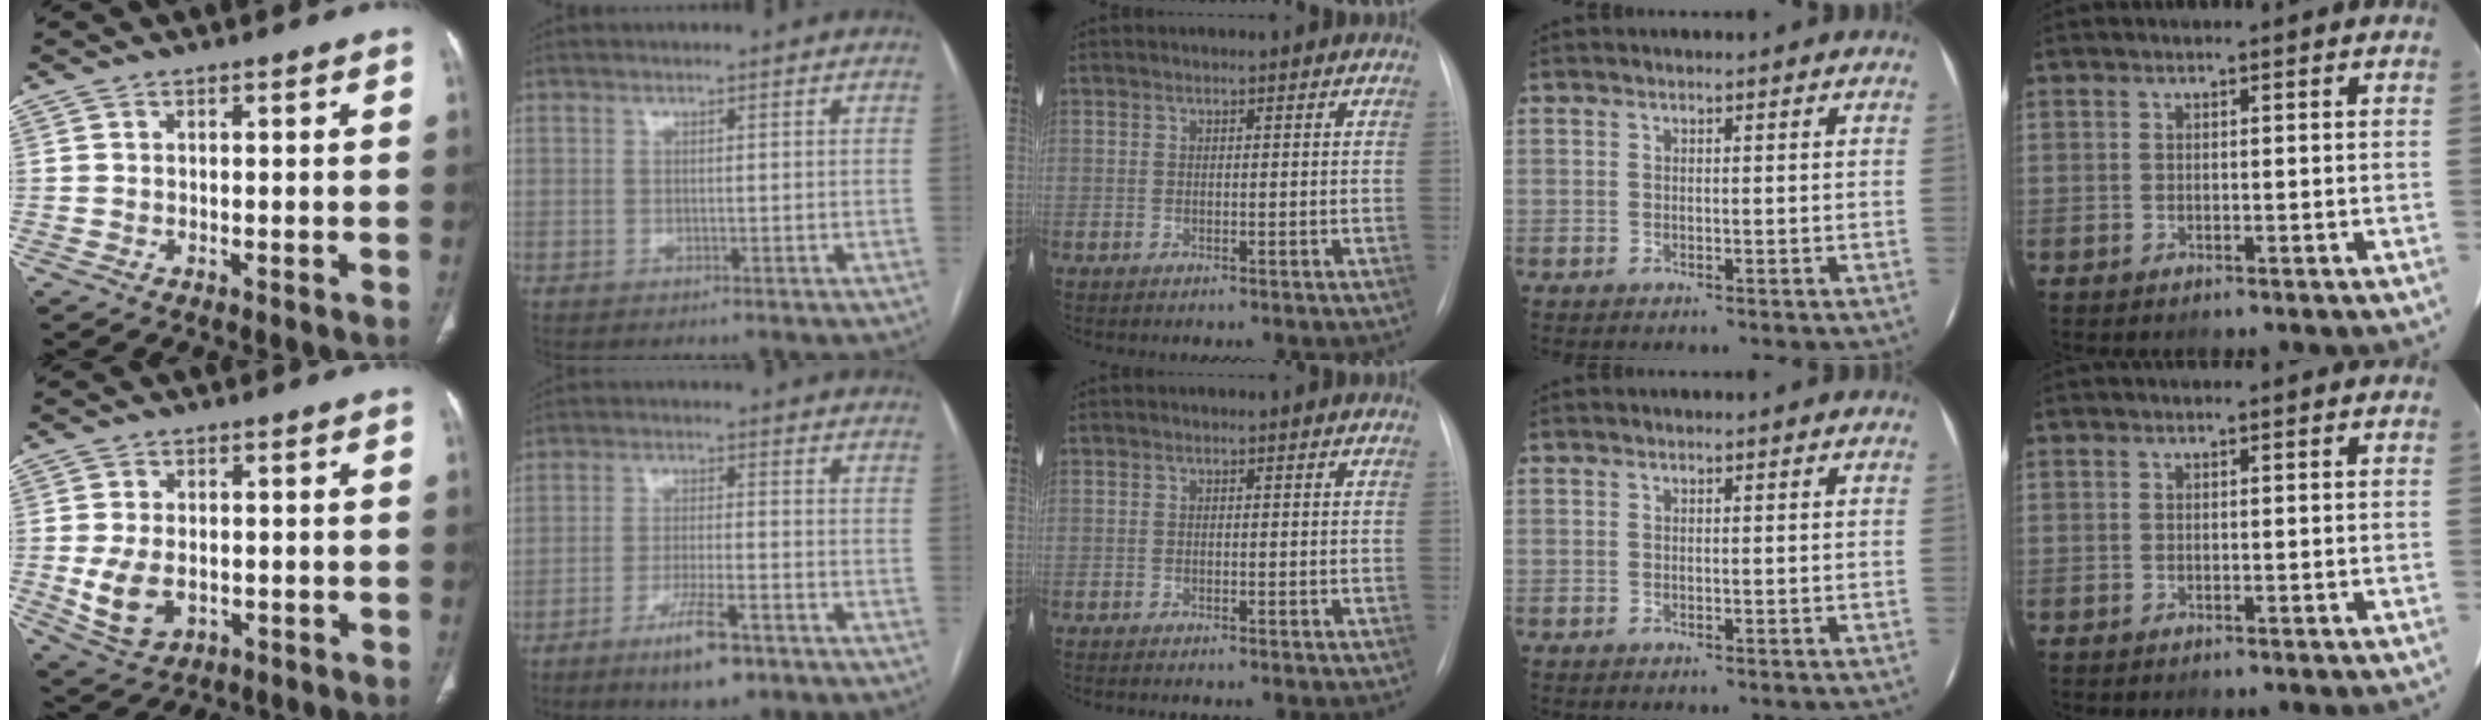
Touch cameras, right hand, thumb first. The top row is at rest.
{"thumb": {"total": 7.6, "force": [-1.2, 5.1, 5.6], "torque": [-0.106, -0.002, -0.009]}, "index": {"total": 7.7, "force": [-4.9, 1.3, 5.8], "torque": [-0.104, -0.010, -0.078]}, "middle": {"total": 1.6, "force": [-1.4, 0.0, 0.9], "torque": [-0.012, -0.002, -0.015]}}